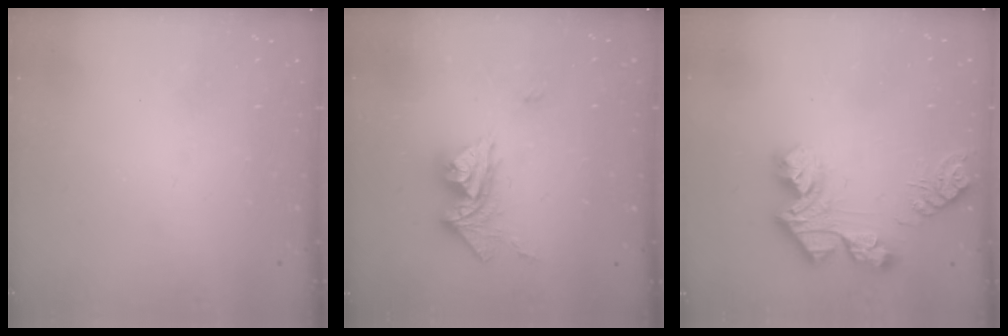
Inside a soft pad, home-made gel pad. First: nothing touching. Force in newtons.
{"total": 12.0, "press": 11.9, "slide": 1.5}
{"total": 12.0, "press": 12.0, "slide": 1.1}